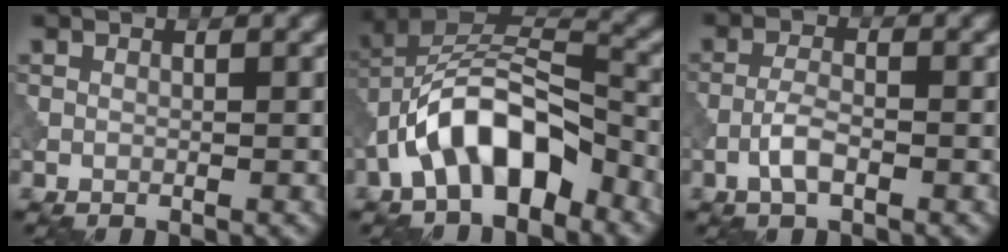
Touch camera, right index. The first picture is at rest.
{"total": 9.5, "force": [-4.3, 4.6, 7.1], "torque": [-0.124, 0.024, -0.083]}
{"total": 2.5, "force": [-1.3, 0.8, 2.0], "torque": [-0.041, 0.005, -0.030]}